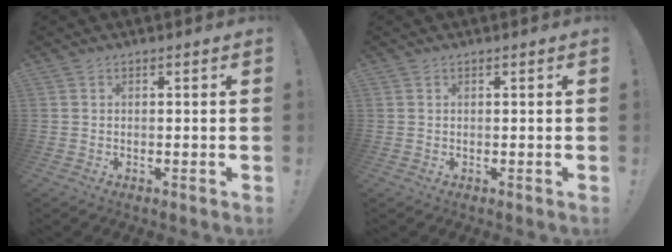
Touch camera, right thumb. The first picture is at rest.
{"total": 0.0}